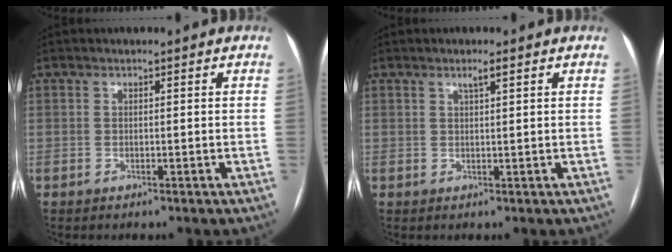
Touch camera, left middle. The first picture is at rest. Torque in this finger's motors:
{"motor_torque": [0.26, -0.21, -0.01, 0.00]}